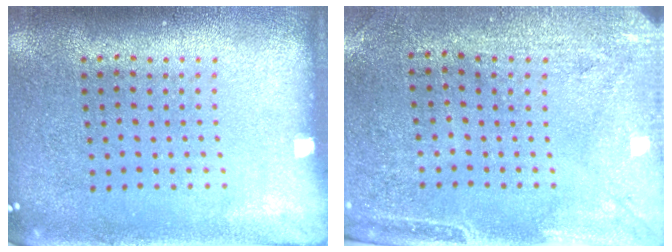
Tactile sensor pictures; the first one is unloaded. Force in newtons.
{"total": 3.0, "press": 2.3, "slide": 1.8}